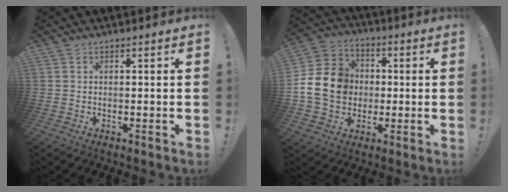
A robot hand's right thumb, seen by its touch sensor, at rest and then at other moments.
{"total": 15.4, "force": [-0.3, 13.4, 7.7], "torque": [-0.140, 0.017, 0.003]}